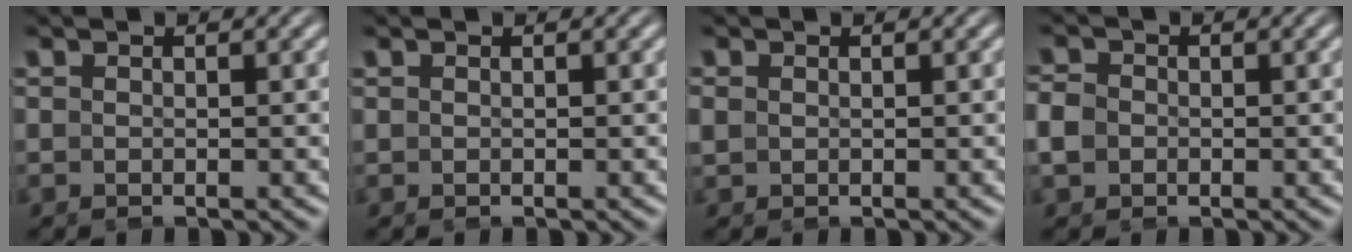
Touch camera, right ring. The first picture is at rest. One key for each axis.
{"total": 0.0}
{"total": 0.8, "fx": 0.3, "fy": 0.6, "fz": 0.3, "tx": -0.012, "ty": -0.005, "tz": 0.010}
{"total": 1.8, "fx": -0.2, "fy": 1.6, "fz": 0.9, "tx": -0.027, "ty": -0.005, "tz": -0.003}